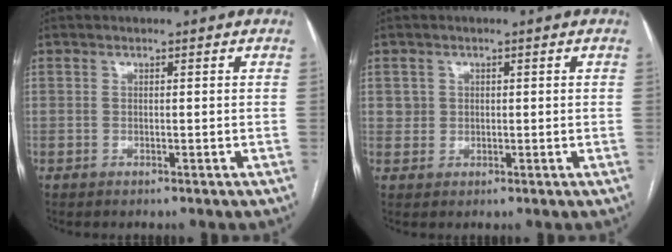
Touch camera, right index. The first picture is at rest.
{"total": 1.9, "force": [0.6, 1.8, 0.1], "torque": [0.009, 0.005, 0.007]}